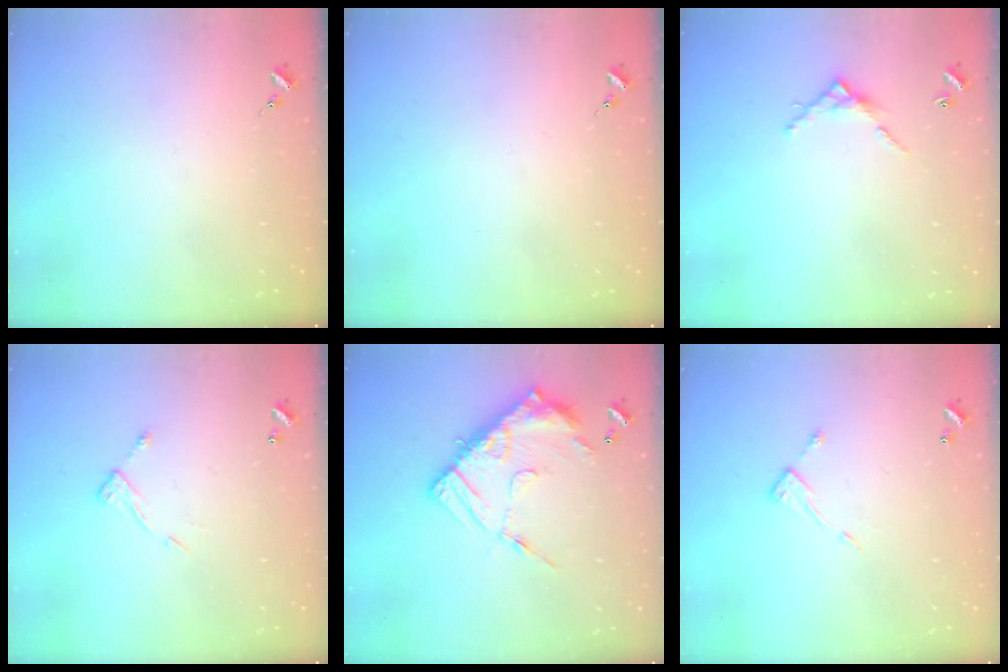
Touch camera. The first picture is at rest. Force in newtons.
{"total": 0.0}
{"total": 6.3, "press": 6.3, "slide": 0.5}
{"total": 7.7, "press": 7.7, "slide": 0.6}
{"total": 16.6, "press": 16.6, "slide": 1.5}
{"total": 6.7, "press": 6.7, "slide": 0.2}